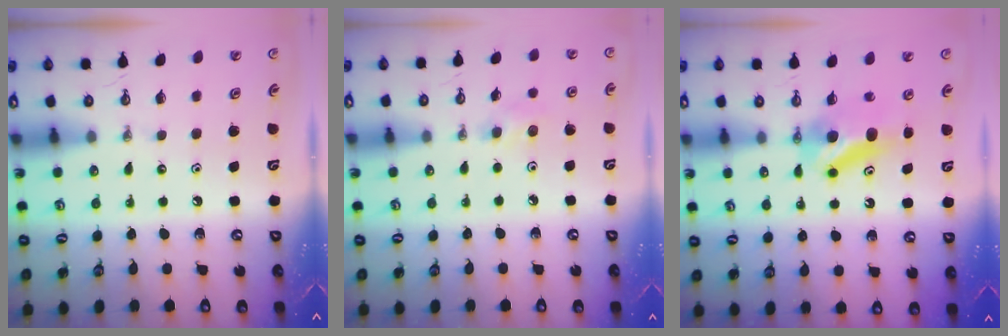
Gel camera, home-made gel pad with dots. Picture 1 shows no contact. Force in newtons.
{"total": 8.3, "press": 7.1, "slide": 4.2}
{"total": 6.8, "press": 6.3, "slide": 2.5}